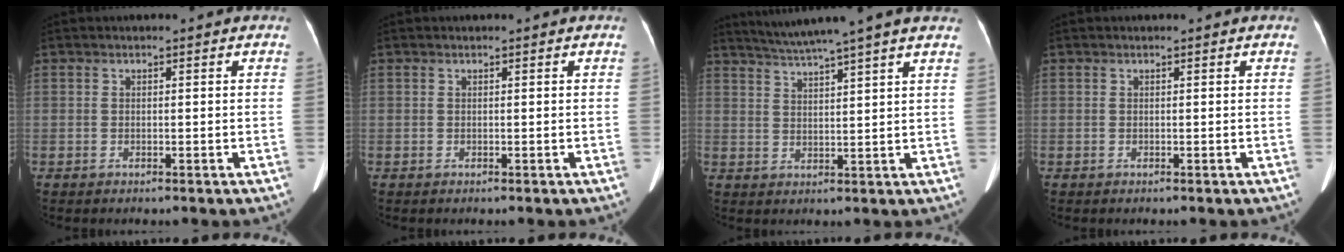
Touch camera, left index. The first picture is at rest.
{"total": 0.0}
{"total": 10.5, "force": [9.0, -1.6, 5.1], "torque": [-0.092, 0.021, 0.126]}
{"total": 0.0}